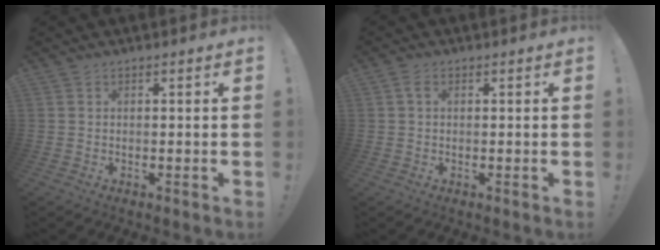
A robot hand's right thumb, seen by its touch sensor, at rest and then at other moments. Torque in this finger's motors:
{"motor_torque": [0.21, 0.23, 0.01, 0.18, -0.05]}